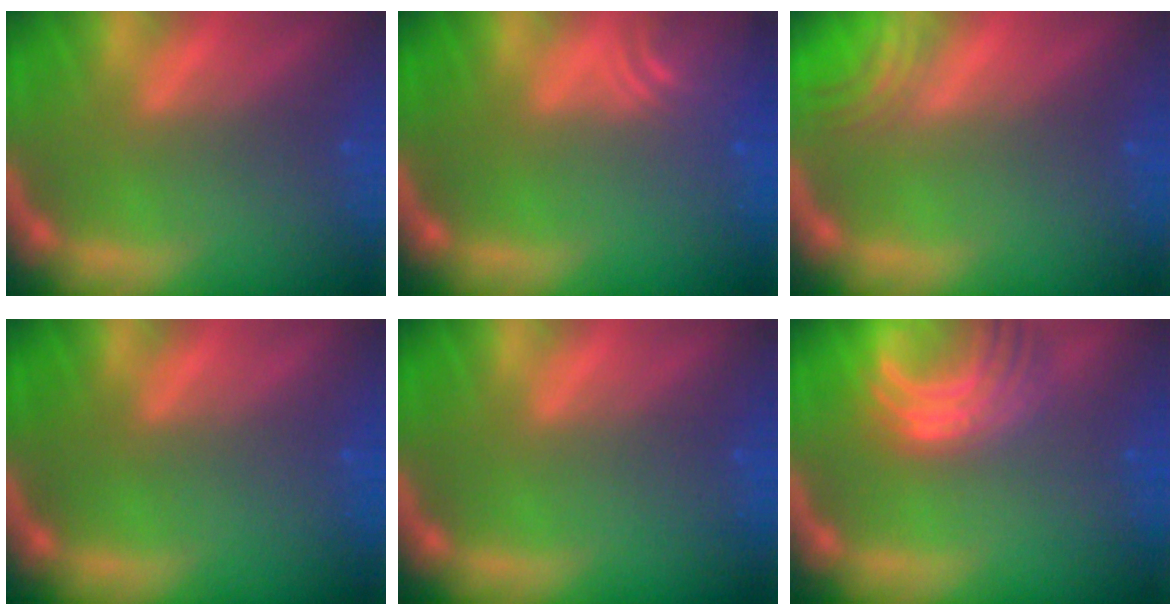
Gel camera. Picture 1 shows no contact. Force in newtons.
{"total": 4.0}
{"total": 2.5}
{"total": 0.0}
{"total": 0.0}
{"total": 7.6}